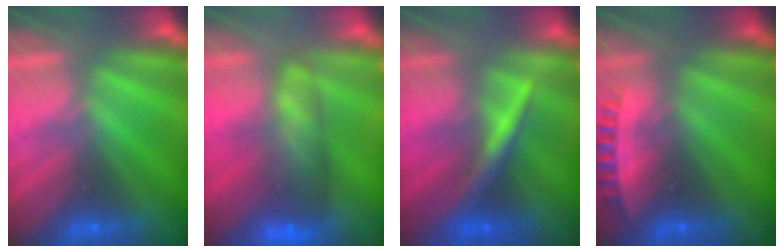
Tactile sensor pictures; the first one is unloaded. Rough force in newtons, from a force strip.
{"total": 7.4}
{"total": 2.3}
{"total": 2.7}